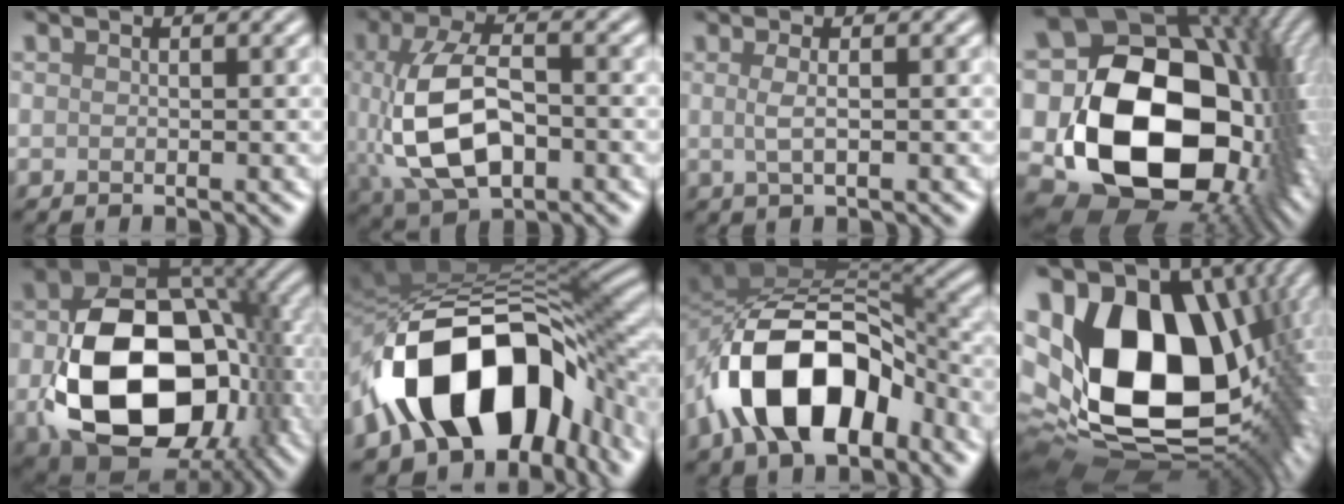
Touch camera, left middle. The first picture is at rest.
{"total": 8.9, "force": [-0.9, 5.0, 7.3], "torque": [-0.161, -0.007, -0.008]}
{"total": 1.5, "force": [0.2, 0.1, 1.5], "torque": [-0.036, -0.002, 0.005]}
{"total": 20.7, "force": [-0.3, 15.0, 14.3], "torque": [-0.279, -0.037, 0.035]}
{"total": 15.3, "force": [-3.3, 10.1, 11.0], "torque": [-0.193, -0.031, -0.054]}
{"total": 15.5, "force": [-5.8, 9.1, 11.2], "torque": [-0.179, 0.002, -0.095]}
{"total": 12.3, "force": [-5.1, 6.8, 8.8], "torque": [-0.150, 0.006, -0.092]}
{"total": 19.9, "force": [2.9, 13.4, 14.5], "torque": [-0.295, -0.047, 0.097]}